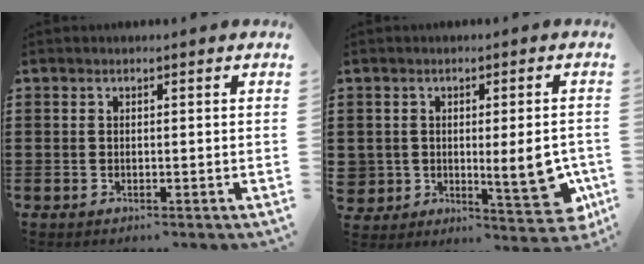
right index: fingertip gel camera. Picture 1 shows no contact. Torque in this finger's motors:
{"motor_torque": [1.06, 0.23, 0.66, 0.21]}